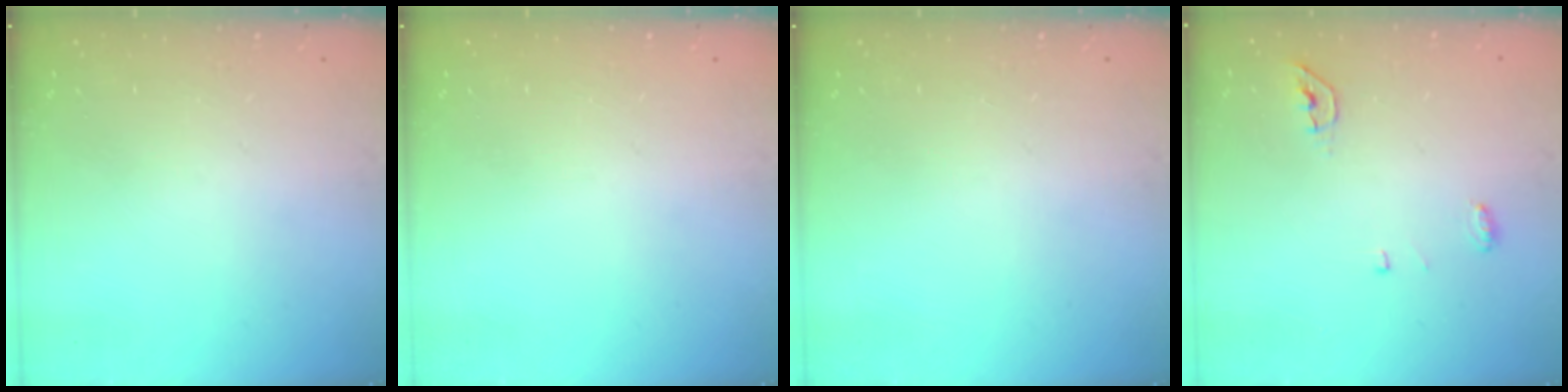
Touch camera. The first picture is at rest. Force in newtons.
{"total": 0.0}
{"total": 0.0}
{"total": 4.3, "press": 4.2, "slide": 1.0}